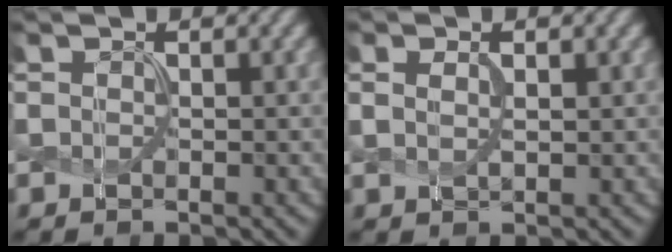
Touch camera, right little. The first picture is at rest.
{"total": 1.4, "force": [0.4, 0.6, 1.3], "torque": [-0.023, -0.004, 0.012]}